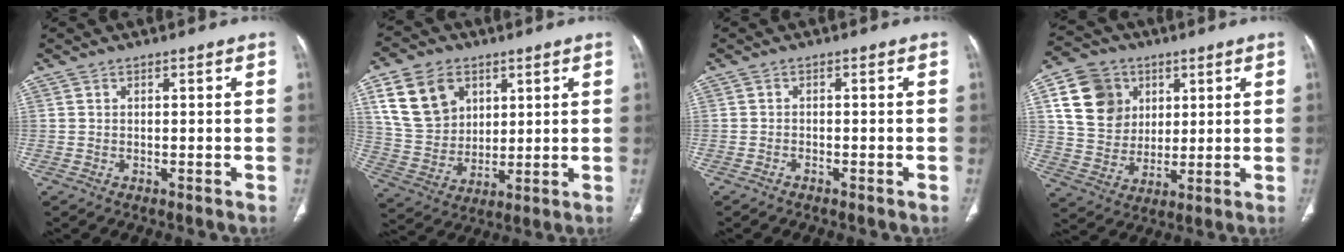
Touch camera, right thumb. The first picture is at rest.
{"total": 14.3, "force": [6.2, 10.7, 7.3], "torque": [-0.115, -0.014, 0.130]}
{"total": 0.7, "force": [-0.7, 0.2, 0.2], "torque": [-0.008, 0.004, -0.013]}
{"total": 13.9, "force": [4.8, 11.6, 6.0], "torque": [-0.086, -0.004, 0.092]}